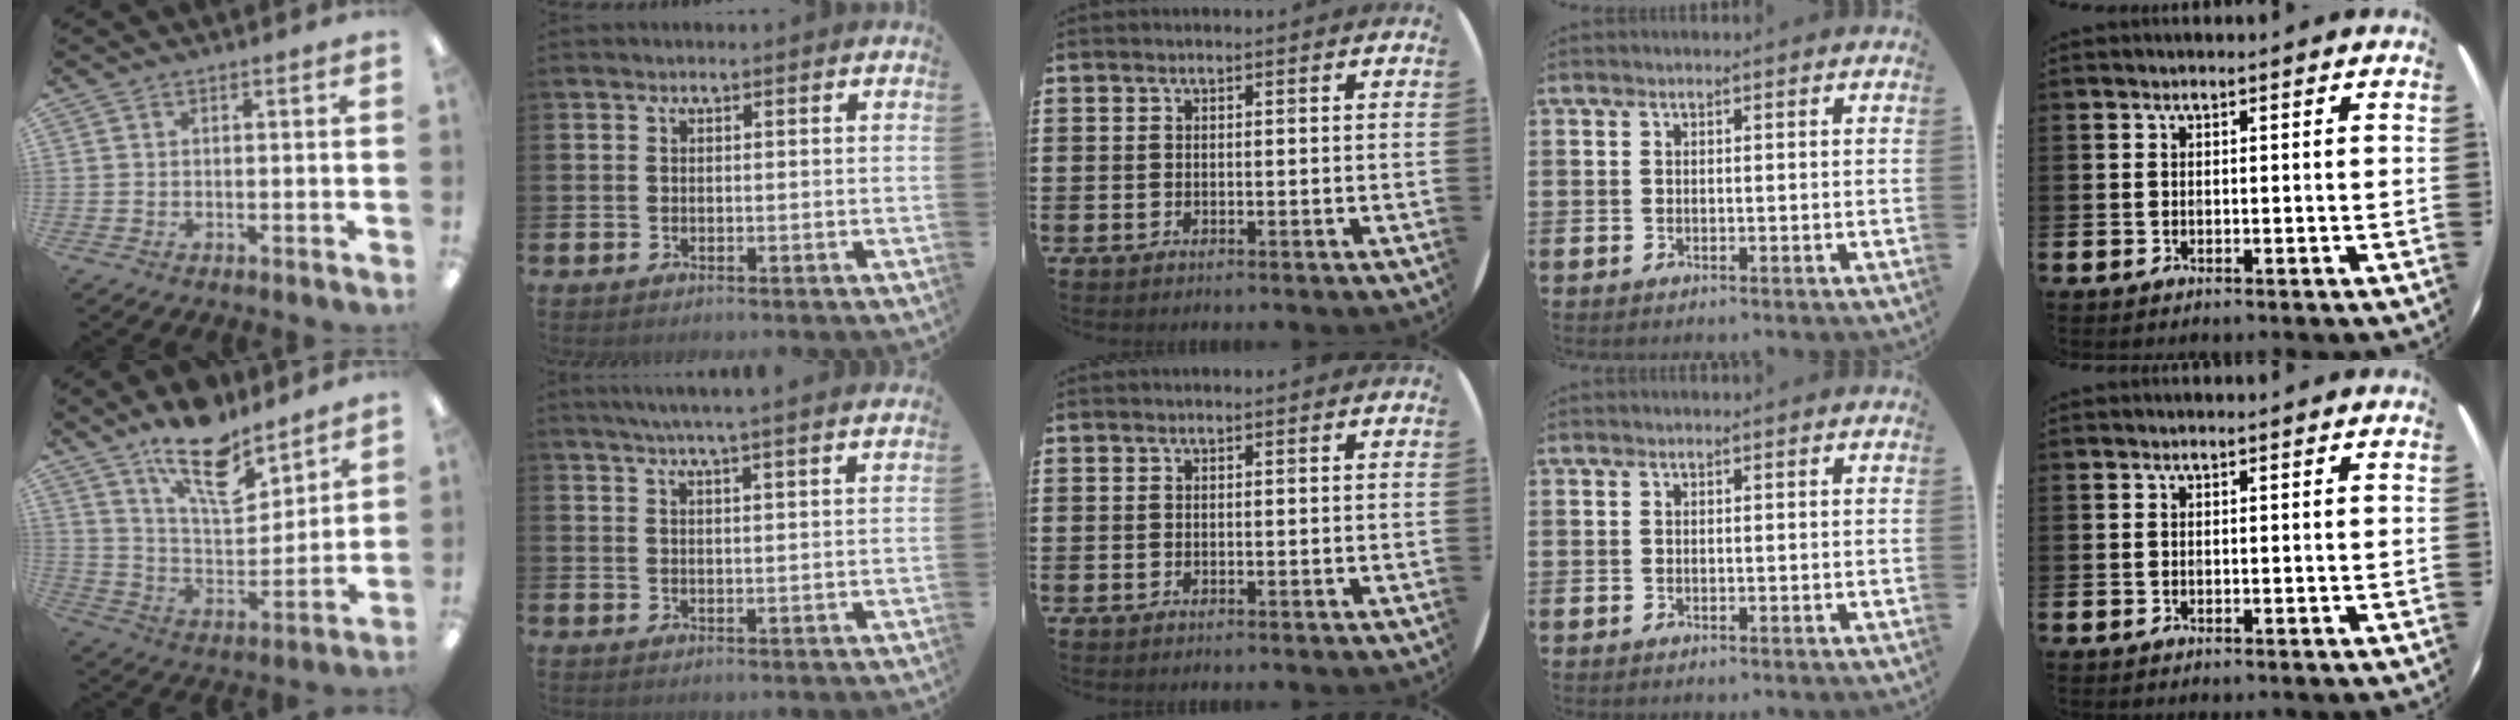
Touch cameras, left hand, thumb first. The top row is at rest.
{"thumb": {"total": 16.7, "force": [12.0, 6.8, 9.4], "torque": [-0.151, -0.071, 0.207]}, "index": {"total": 4.6, "force": [4.3, -1.0, 1.3], "torque": [-0.028, -0.020, 0.076]}}